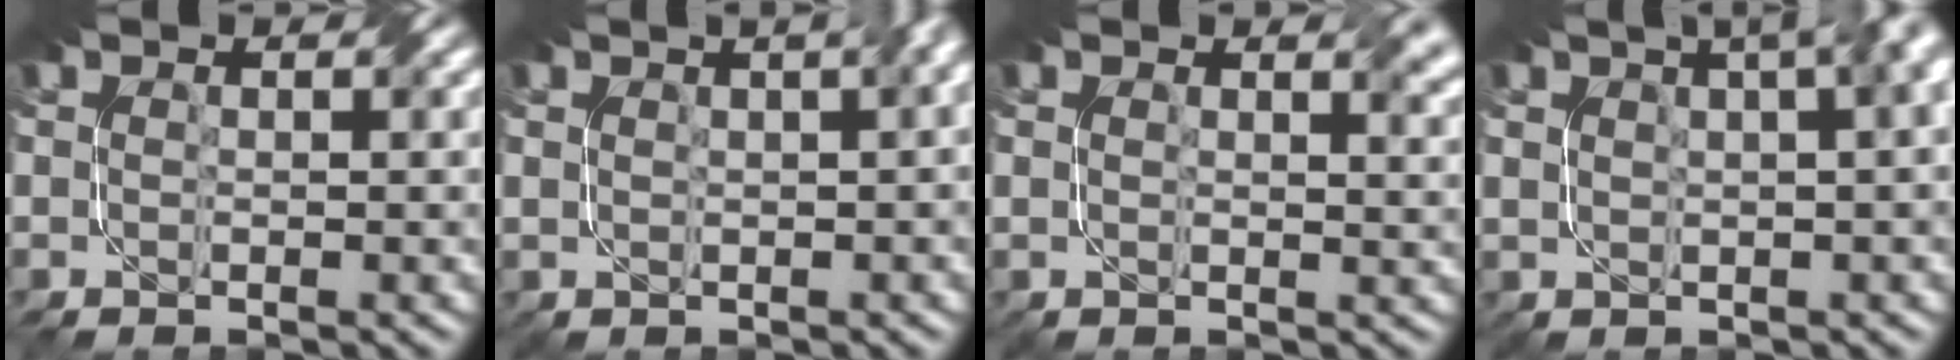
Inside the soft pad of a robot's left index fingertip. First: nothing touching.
{"total": 8.0, "force": [3.0, 4.1, 6.2], "torque": [-0.072, 0.030, 0.029]}
{"total": 2.1, "force": [1.7, 0.8, 0.7], "torque": [-0.010, -0.005, 0.028]}
{"total": 20.3, "force": [8.7, 11.2, 14.6], "torque": [-0.121, 0.092, 0.076]}